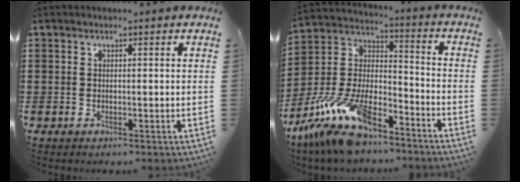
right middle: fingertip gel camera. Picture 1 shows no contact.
{"total": 13.9, "force": [-10.9, 4.1, 7.6], "torque": [-0.168, 0.022, -0.212]}